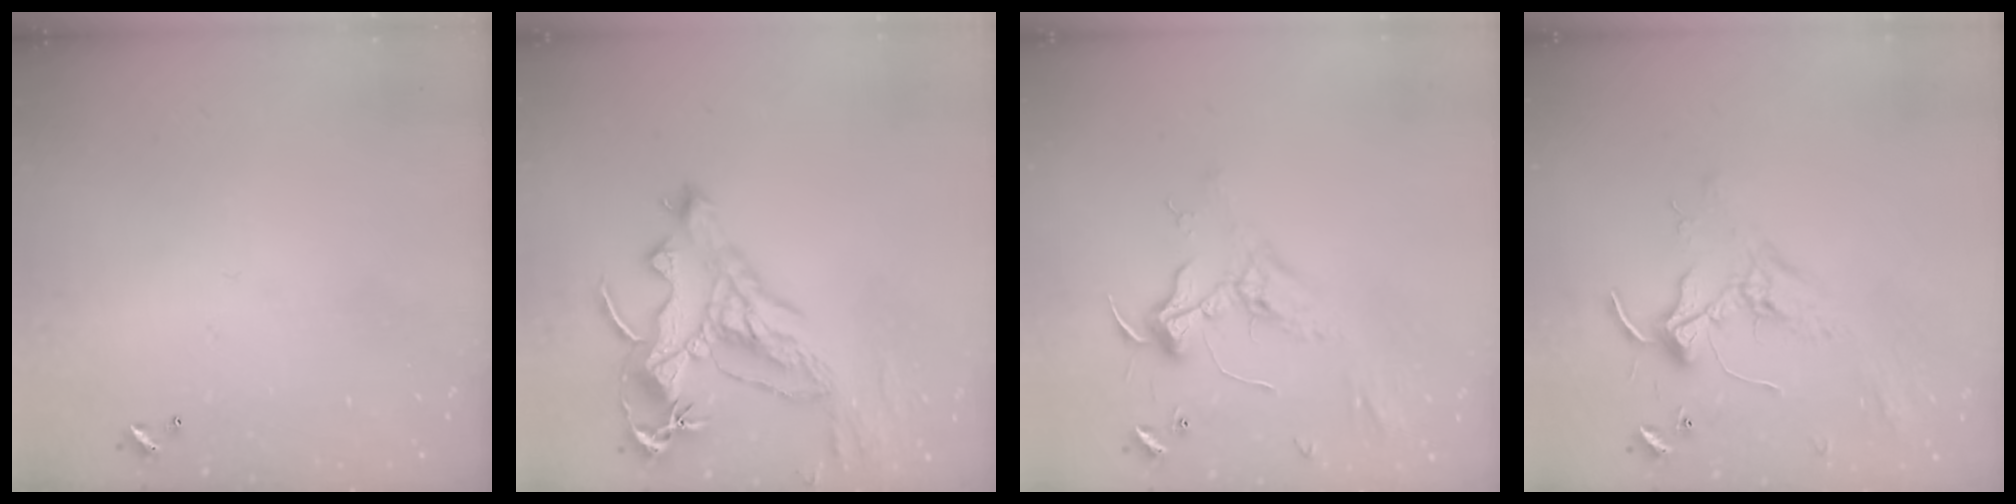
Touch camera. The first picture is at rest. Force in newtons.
{"total": 5.8, "press": 5.5, "slide": 1.6}
{"total": 2.4, "press": 2.3, "slide": 0.9}
{"total": 2.3, "press": 2.3, "slide": 0.5}